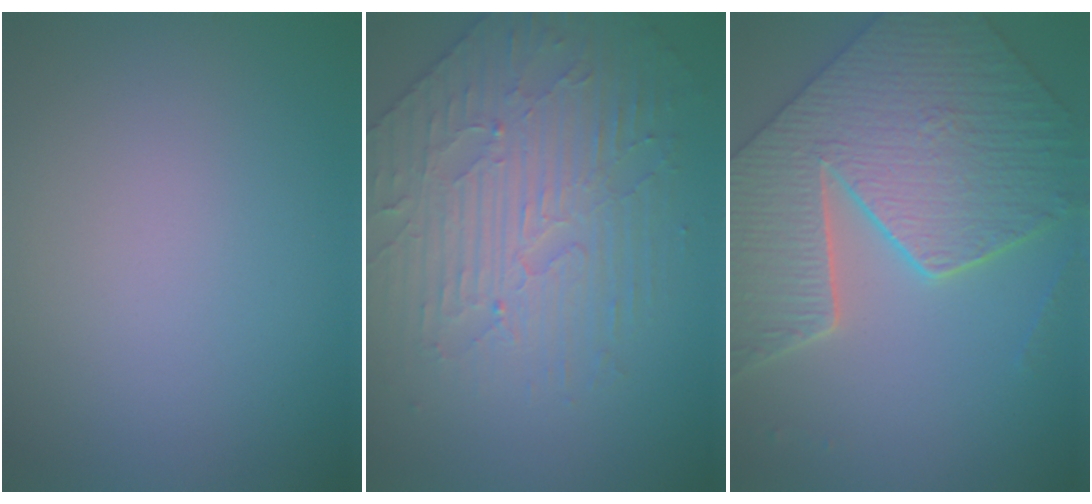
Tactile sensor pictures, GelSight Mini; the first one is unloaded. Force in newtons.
{"total": 4.1, "press": 4.1, "slide": 0.1}
{"total": 8.6, "press": 7.0, "slide": 5.1}